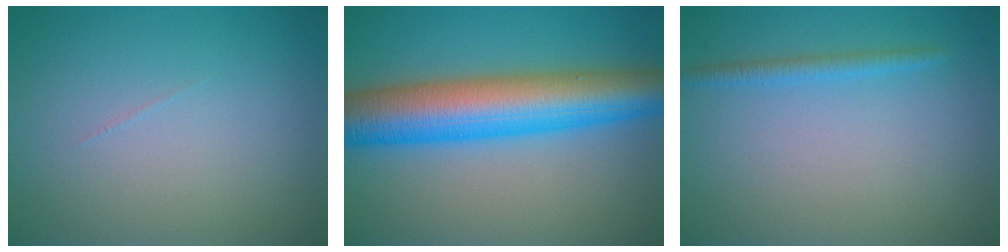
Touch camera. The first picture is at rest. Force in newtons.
{"total": 10.6, "press": 10.6, "slide": 0.1}
{"total": 1.5, "press": 1.5, "slide": 0.1}